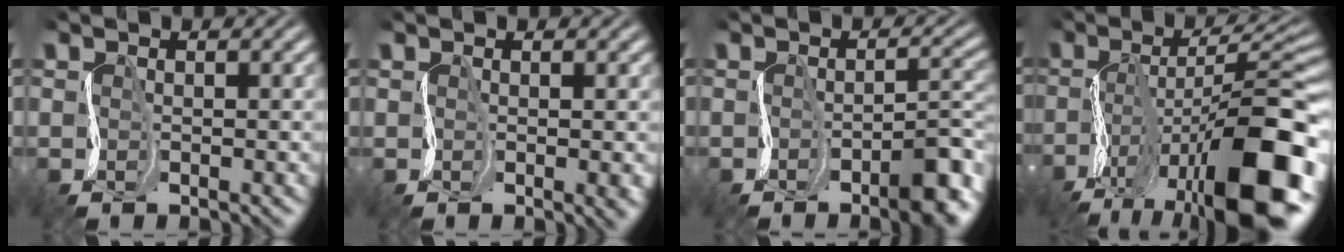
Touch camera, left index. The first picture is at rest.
{"total": 3.0, "force": [0.1, 1.1, 2.8], "torque": [-0.018, 0.000, 0.004]}
{"total": 5.5, "force": [-3.3, 1.4, 4.2], "torque": [-0.046, 0.002, -0.050]}
{"total": 15.0, "force": [-7.0, 5.8, 12.0], "torque": [-0.172, 0.017, -0.120]}